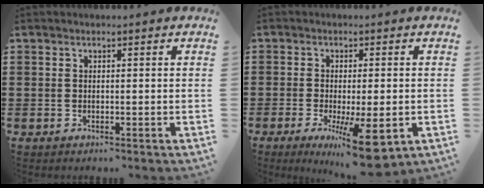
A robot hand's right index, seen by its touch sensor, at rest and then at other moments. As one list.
[{"total": 8.2, "force": [-3.3, 1.7, 7.3], "torque": [-0.137, -0.014, -0.054]}]